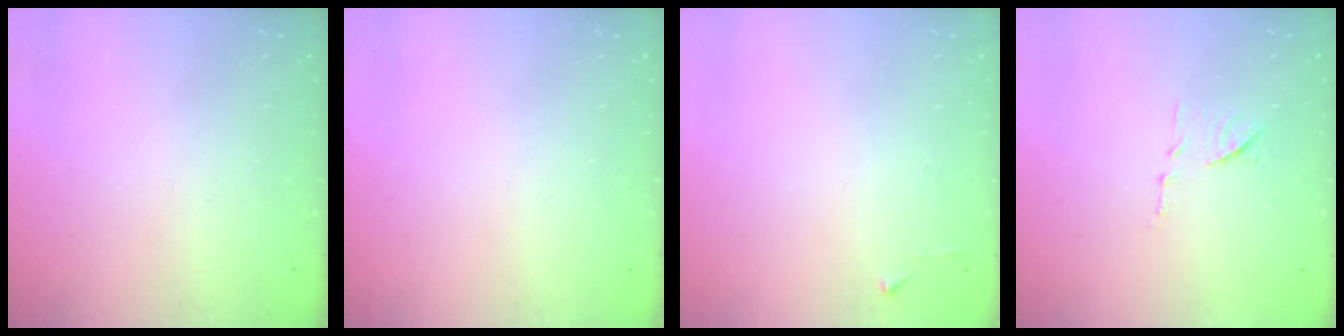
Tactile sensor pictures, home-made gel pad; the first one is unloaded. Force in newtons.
{"total": 0.0}
{"total": 2.4, "press": 2.4, "slide": 0.3}
{"total": 8.7, "press": 8.7, "slide": 0.3}